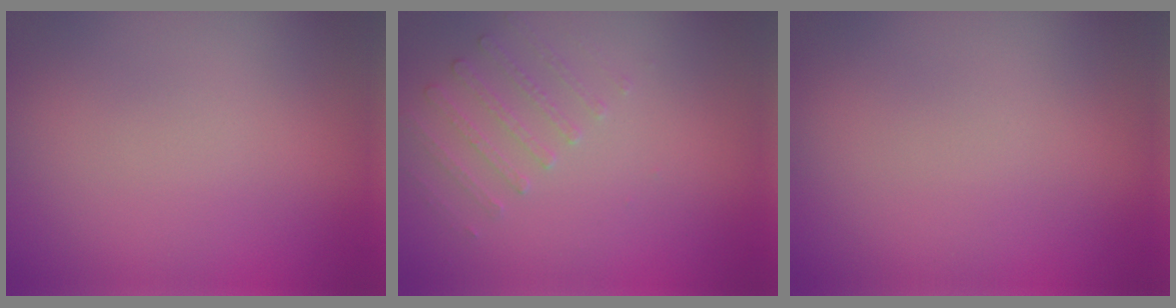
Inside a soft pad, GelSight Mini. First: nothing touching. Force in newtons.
{"total": 1.5, "press": 1.0, "slide": 1.1}
{"total": 0.0}